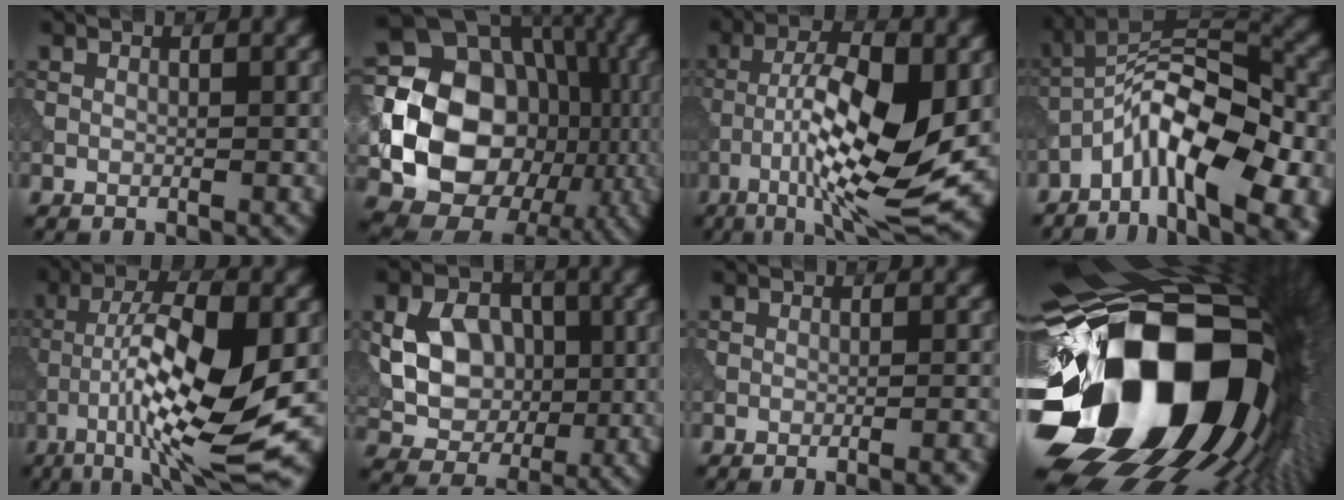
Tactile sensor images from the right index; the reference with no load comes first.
{"total": 19.9, "force": [-2.0, 17.2, 9.9], "torque": [-0.178, -0.013, -0.069]}
{"total": 12.7, "force": [-3.2, 3.6, 11.8], "torque": [-0.201, 0.002, -0.056]}
{"total": 13.7, "force": [-6.4, 4.9, 11.1], "torque": [-0.173, 0.008, -0.106]}
{"total": 11.7, "force": [-3.5, 2.5, 10.8], "torque": [-0.189, 0.001, -0.062]}
{"total": 7.4, "force": [0.2, 5.9, 4.4], "torque": [-0.073, -0.002, 0.010]}
{"total": 2.4, "force": [-1.1, 0.4, 2.1], "torque": [-0.014, -0.002, -0.014]}
{"total": 21.7, "force": [-4.6, 14.2, 15.8], "torque": [-0.307, -0.066, -0.062]}